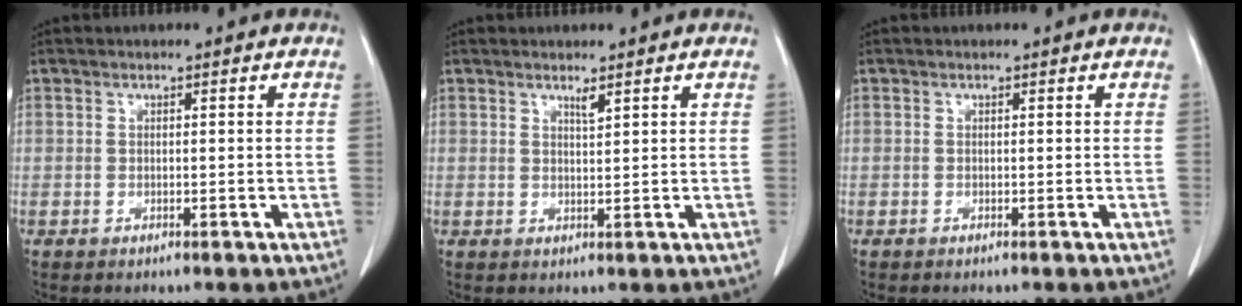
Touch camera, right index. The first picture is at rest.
{"total": 1.3, "force": [1.0, 0.0, 0.8], "torque": [-0.015, -0.007, 0.018]}
{"total": 0.0}